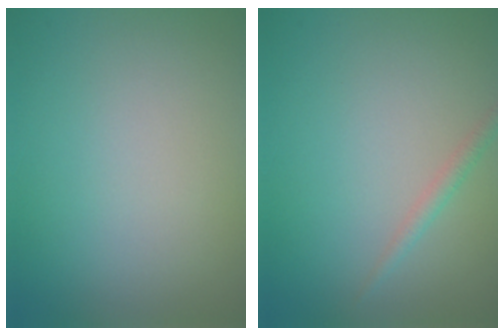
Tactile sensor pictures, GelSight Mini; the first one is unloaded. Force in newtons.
{"total": 1.2, "press": 1.2, "slide": 0.1}